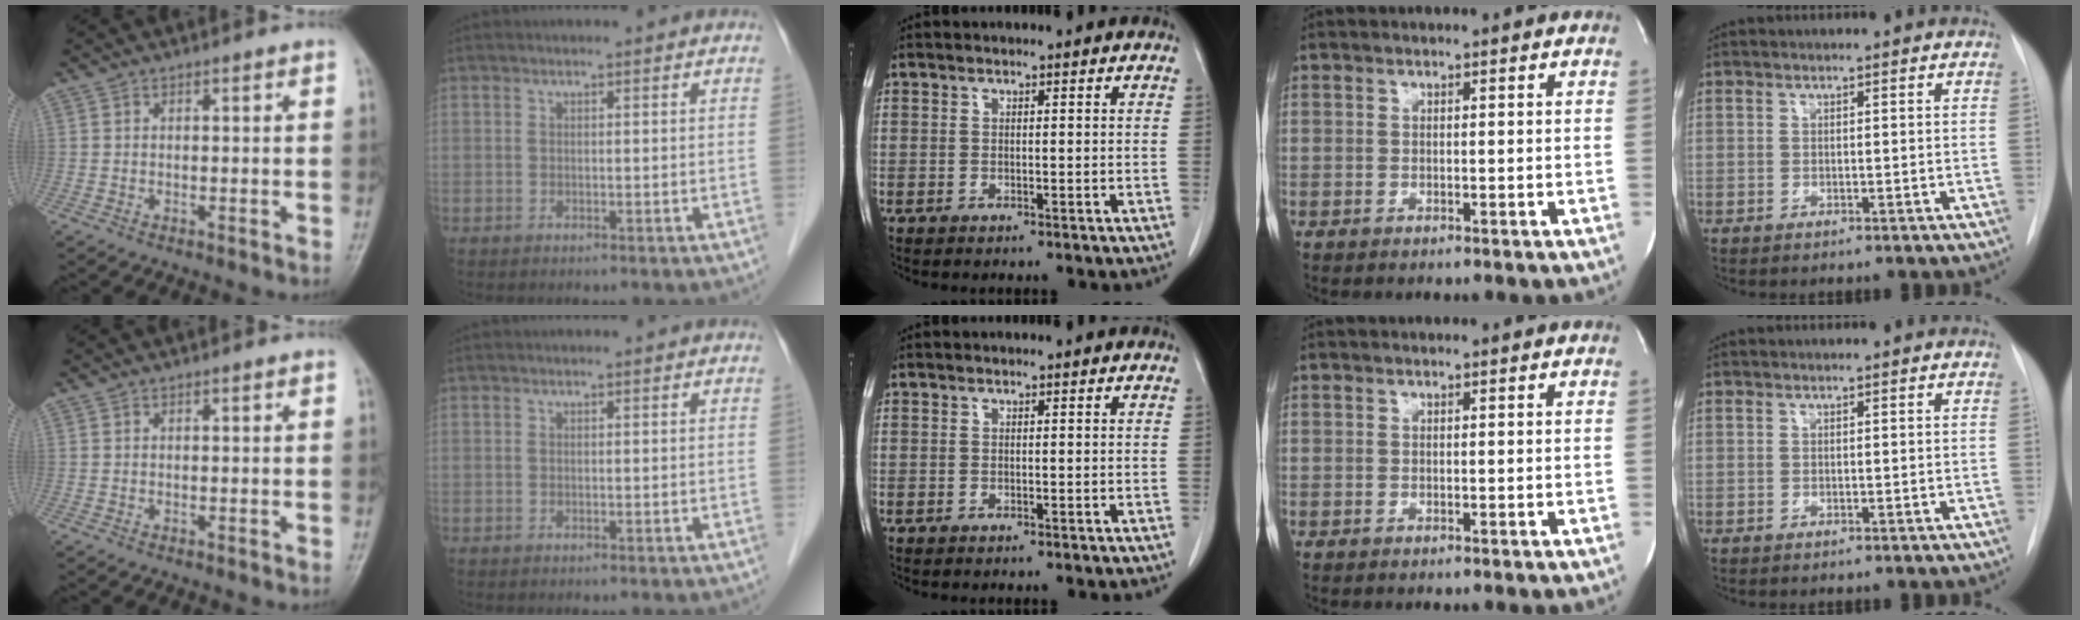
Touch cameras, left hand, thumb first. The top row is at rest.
{}